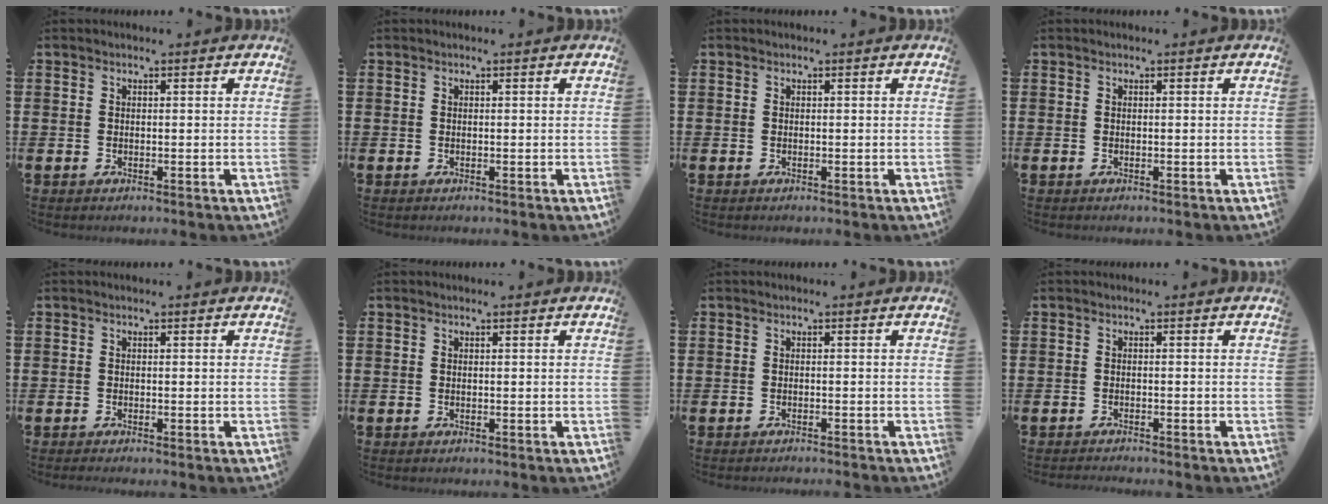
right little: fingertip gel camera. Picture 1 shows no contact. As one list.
[{"total": 0.0}, {"total": 0.0}, {"total": 0.0}, {"total": 0.0}, {"total": 0.0}, {"total": 0.5, "force": [-0.5, -0.2, 0.0], "torque": [0.001, 0.000, -0.011]}, {"total": 0.7, "force": [-0.7, -0.1, 0.0], "torque": [-0.001, -0.001, -0.015]}]